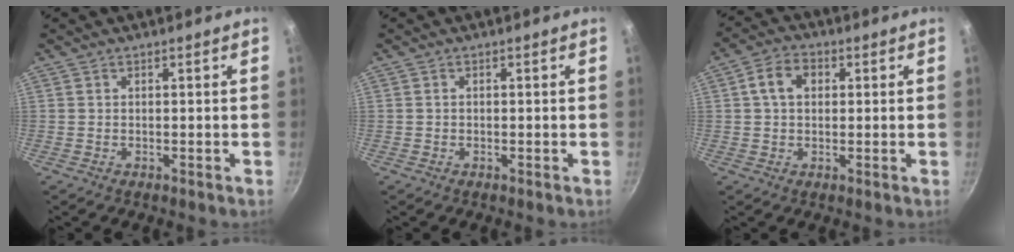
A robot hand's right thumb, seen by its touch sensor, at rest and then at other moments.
{"total": 0.0}
{"total": 6.0, "force": [1.3, 4.4, 3.9], "torque": [-0.052, 0.012, 0.014]}